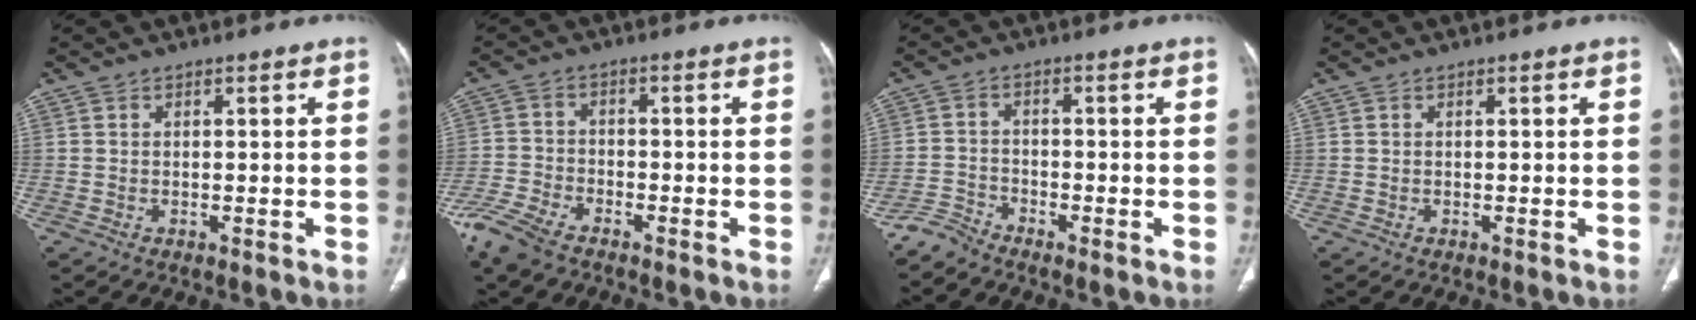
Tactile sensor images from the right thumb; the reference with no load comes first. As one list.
[{"total": 8.0, "force": [-5.9, 3.3, 4.3], "torque": [-0.108, 0.002, -0.121]}, {"total": 3.3, "force": [-3.2, 0.6, -0.1], "torque": [0.004, 0.003, -0.071]}, {"total": 0.0}]